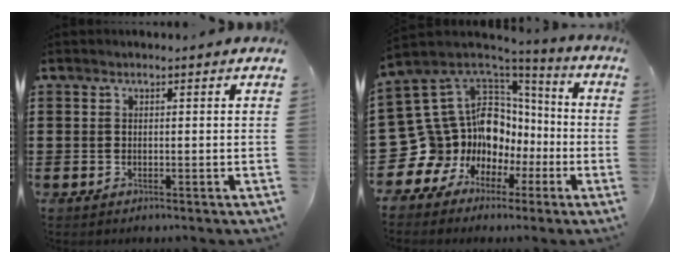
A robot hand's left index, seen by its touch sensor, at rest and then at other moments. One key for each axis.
{"total": 14.7, "fx": -1.6, "fy": 13.6, "fz": 5.3, "tx": -0.159, "ty": -0.038, "tz": 0.008}